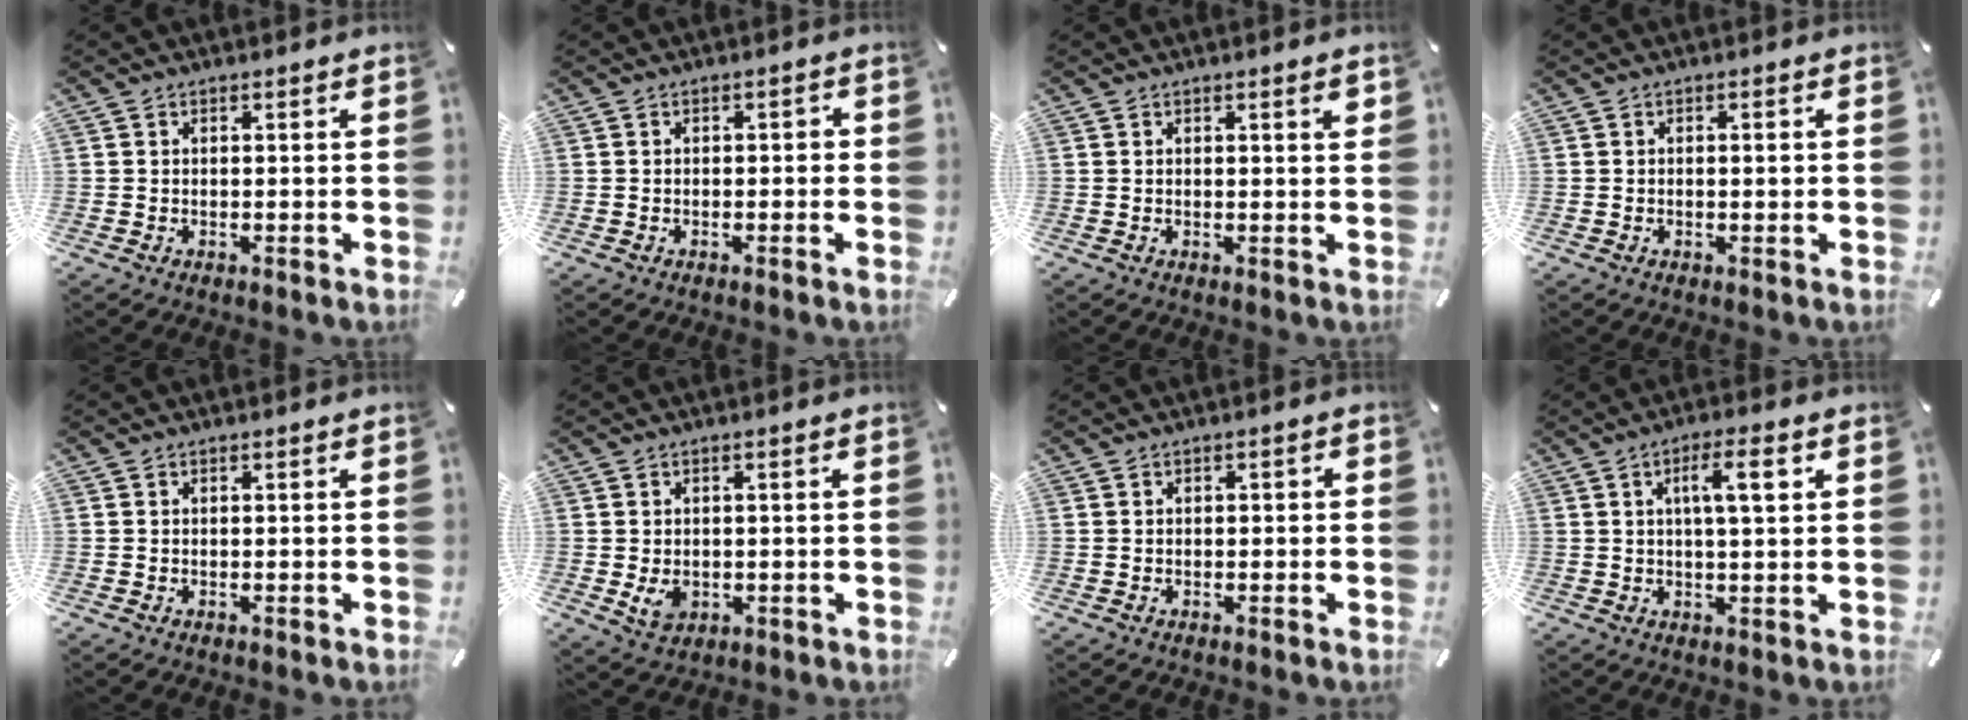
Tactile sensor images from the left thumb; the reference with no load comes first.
{"total": 1.3, "force": [-0.7, 0.7, 0.9], "torque": [-0.017, 0.005, -0.016]}
{"total": 1.8, "force": [0.7, 0.2, 1.6], "torque": [-0.025, -0.001, 0.009]}
{"total": 1.3, "force": [-0.1, 0.5, 1.2], "torque": [-0.021, 0.001, -0.003]}
{"total": 0.0}
{"total": 3.9, "force": [-0.5, 3.0, 2.4], "torque": [-0.047, -0.003, -0.010]}
{"total": 0.8, "force": [-0.4, 0.6, 0.5], "torque": [-0.009, 0.001, -0.008]}
{"total": 7.5, "force": [2.2, 1.5, 7.0], "torque": [-0.125, -0.002, 0.030]}